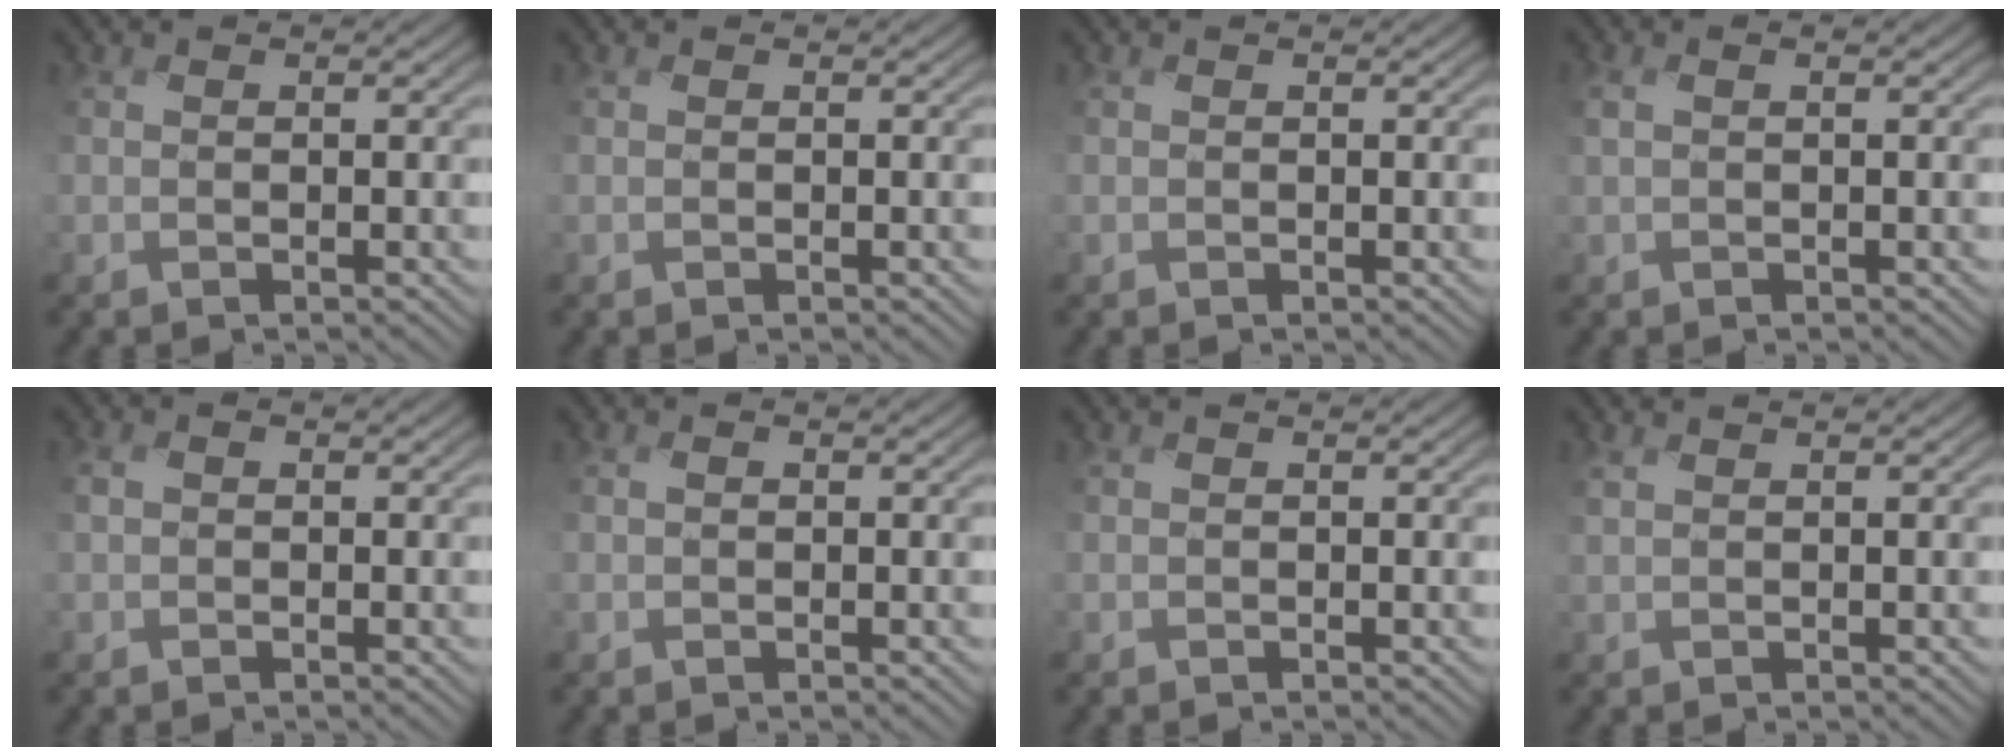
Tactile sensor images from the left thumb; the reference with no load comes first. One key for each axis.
{"total": 0.0}
{"total": 0.0}
{"total": 1.5, "fx": 0.5, "fy": 0.4, "fz": 1.3, "tx": -0.031, "ty": 0.007, "tz": 0.009}
{"total": 1.3, "fx": 0.1, "fy": 1.0, "fz": 0.8, "tx": -0.018, "ty": 0.004, "tz": -0.003}
{"total": 0.5, "fx": 0.1, "fy": 0.4, "fz": 0.4, "tx": -0.009, "ty": 0.001, "tz": 0.001}
{"total": 0.0}
{"total": 1.1, "fx": 0.9, "fy": 0.2, "fz": 0.7, "tx": -0.024, "ty": 0.003, "tz": 0.021}